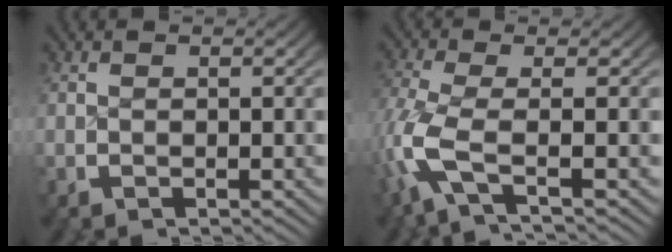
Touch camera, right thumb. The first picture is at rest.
{"total": 5.8, "force": [-1.4, 3.0, 4.7], "torque": [-0.145, -0.028, -0.011]}